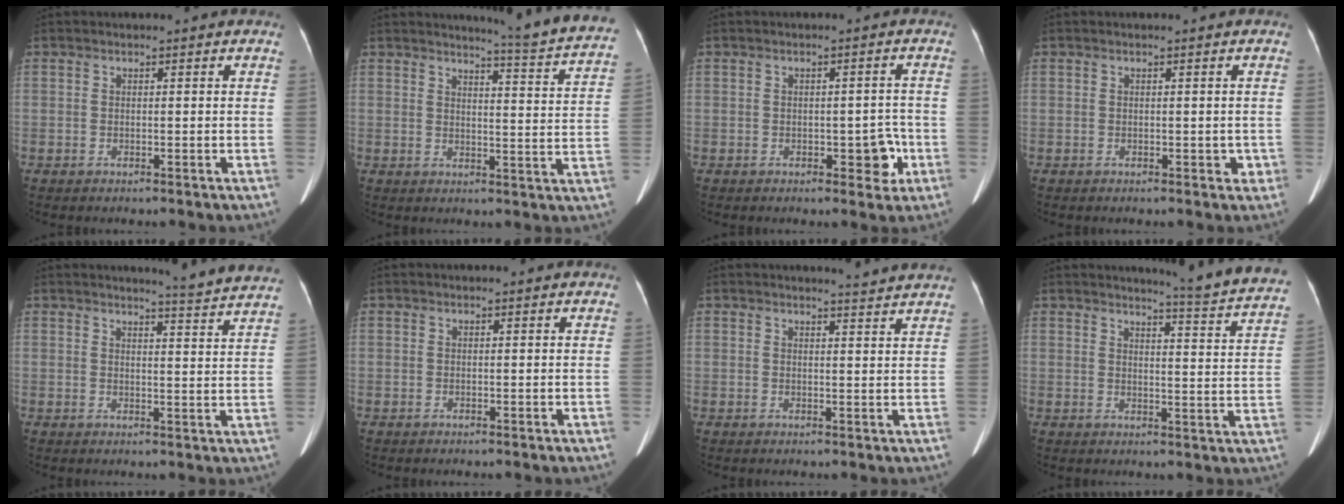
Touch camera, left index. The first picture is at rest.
{"total": 13.6, "force": [13.0, -1.2, 4.1], "torque": [-0.051, -0.080, 0.134]}
{"total": 4.1, "force": [-1.5, 2.0, 3.2], "torque": [-0.028, 0.012, -0.015]}
{"total": 1.3, "force": [-0.4, 1.0, 0.8], "torque": [-0.001, 0.003, -0.004]}
{"total": 8.1, "force": [7.9, -1.2, 1.5], "torque": [-0.032, -0.034, 0.081]}
{"total": 0.0}
{"total": 3.0, "force": [2.9, -0.8, 0.3], "torque": [-0.011, -0.012, 0.030]}
{"total": 12.7, "force": [12.2, -1.1, 3.1], "torque": [-0.039, -0.075, 0.125]}